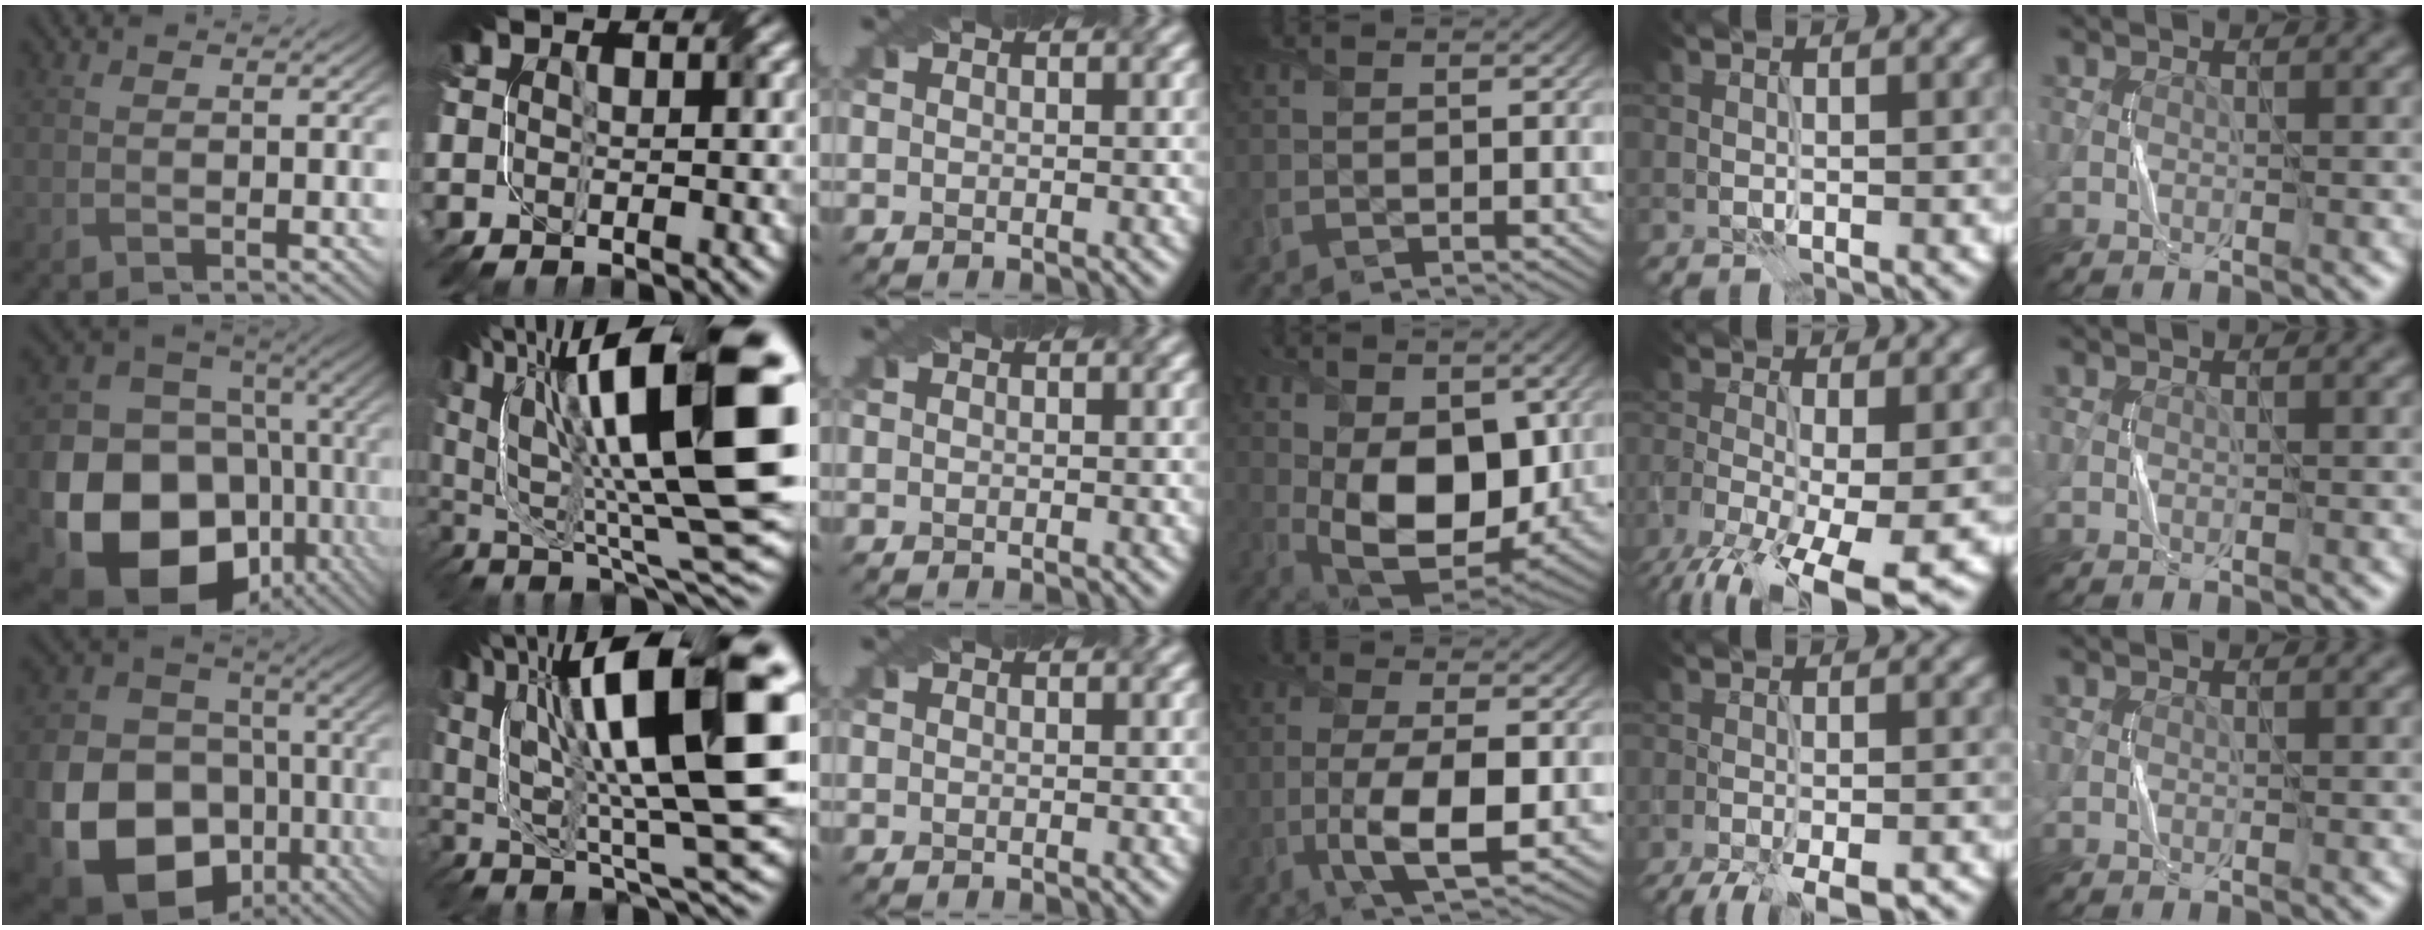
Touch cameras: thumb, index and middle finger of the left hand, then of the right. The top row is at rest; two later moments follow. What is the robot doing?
{"motion": "fold", "object": "napkin"}